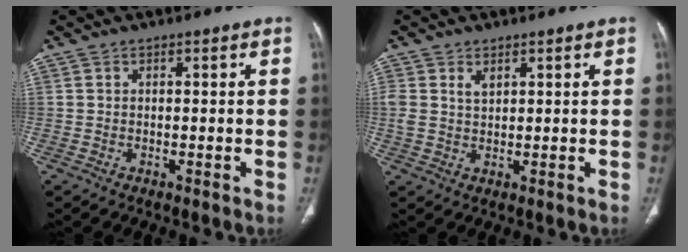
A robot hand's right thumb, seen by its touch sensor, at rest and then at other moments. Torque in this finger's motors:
{"motor_torque": [0.03, 0.02, 0.30, 0.49, 0.09]}